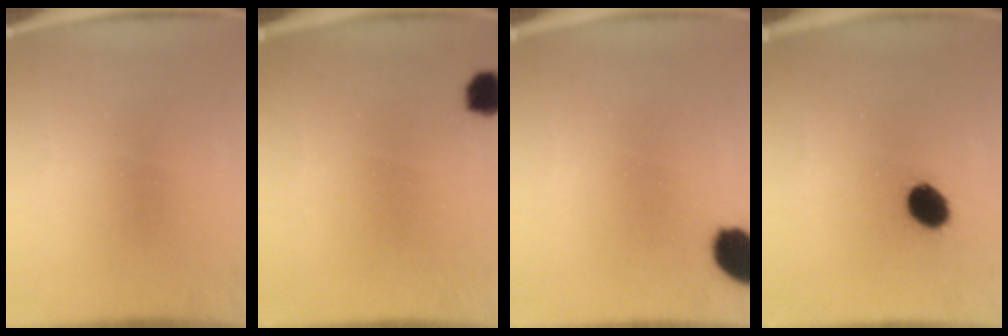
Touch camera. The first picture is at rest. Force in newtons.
{"total": 3.9}
{"total": 9.1}
{"total": 7.6}